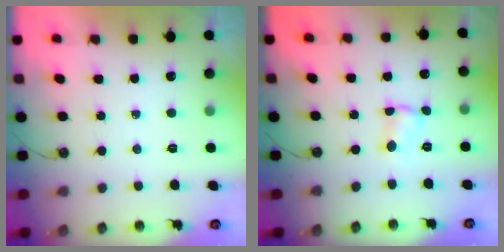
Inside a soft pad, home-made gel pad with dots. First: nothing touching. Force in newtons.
{"total": 1.8, "press": 1.8, "slide": 0.3}